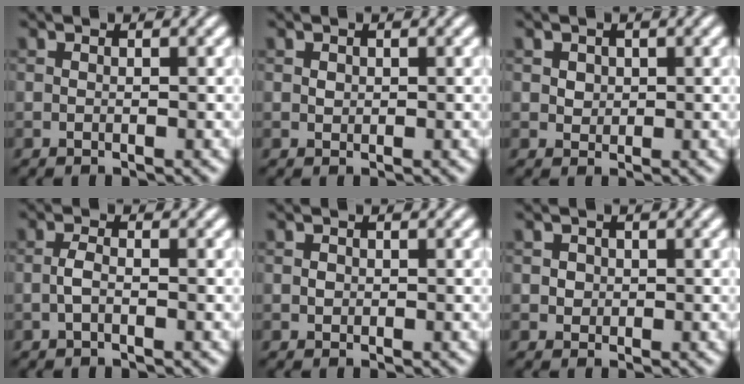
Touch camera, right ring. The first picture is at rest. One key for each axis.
{"total": 0.6, "fx": 0.2, "fy": 0.5, "fz": 0.2, "tx": -0.004, "ty": -0.002, "tz": 0.005}
{"total": 1.2, "fx": 0.5, "fy": 1.1, "fz": 0.4, "tx": -0.007, "ty": -0.001, "tz": 0.011}
{"total": 1.4, "fx": -0.5, "fy": 0.5, "fz": 1.2, "tx": -0.028, "ty": 0.001, "tz": -0.013}
{"total": 0.6, "fx": 0.0, "fy": 0.6, "fz": 0.2, "tx": -0.001, "ty": -0.003, "tz": 0.000}
{"total": 1.1, "fx": 0.2, "fy": 1.0, "fz": 0.3, "tx": 0.001, "ty": -0.001, "tz": 0.005}